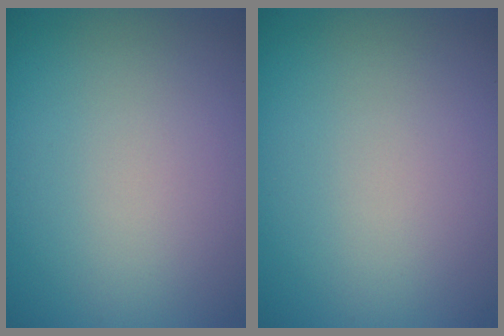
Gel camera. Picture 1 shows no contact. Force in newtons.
{"total": 0.0}